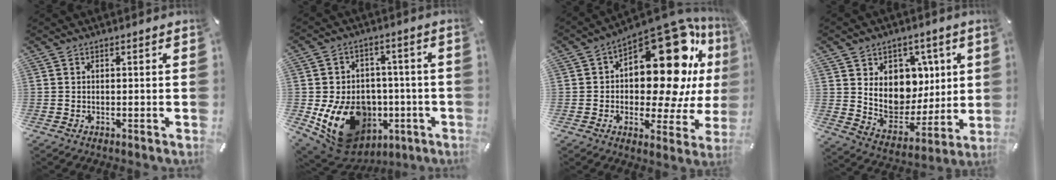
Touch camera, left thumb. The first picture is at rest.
{"total": 17.4, "force": [-4.4, 13.9, 9.4], "torque": [-0.175, 0.012, -0.057]}
{"total": 22.2, "force": [7.6, 11.1, 17.6], "torque": [-0.233, -0.069, 0.125]}
{"total": 12.5, "force": [3.8, 11.1, 4.4], "torque": [-0.060, -0.039, 0.084]}